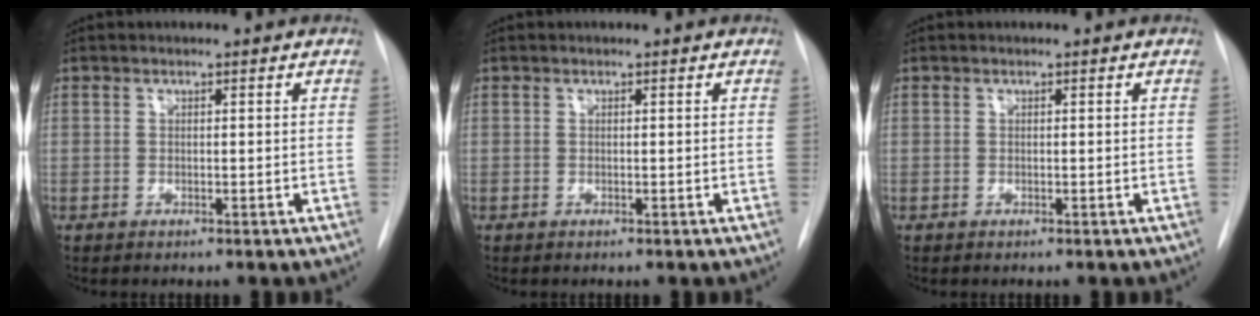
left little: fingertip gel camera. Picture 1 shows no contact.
{"total": 0.0}
{"total": 0.0}